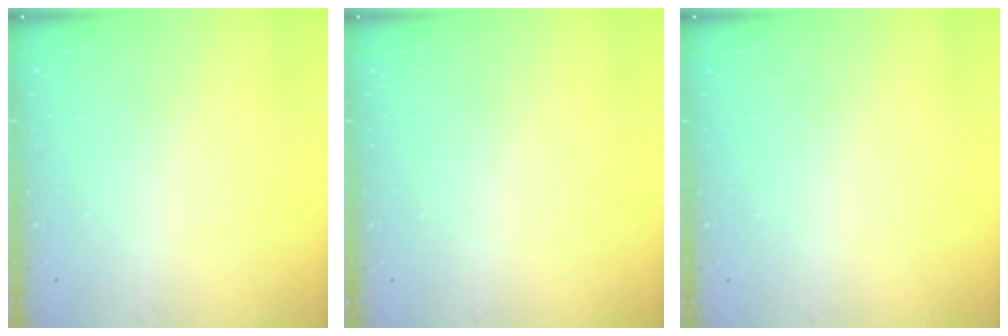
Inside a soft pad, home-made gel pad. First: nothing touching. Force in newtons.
{"total": 0.0}
{"total": 0.0}